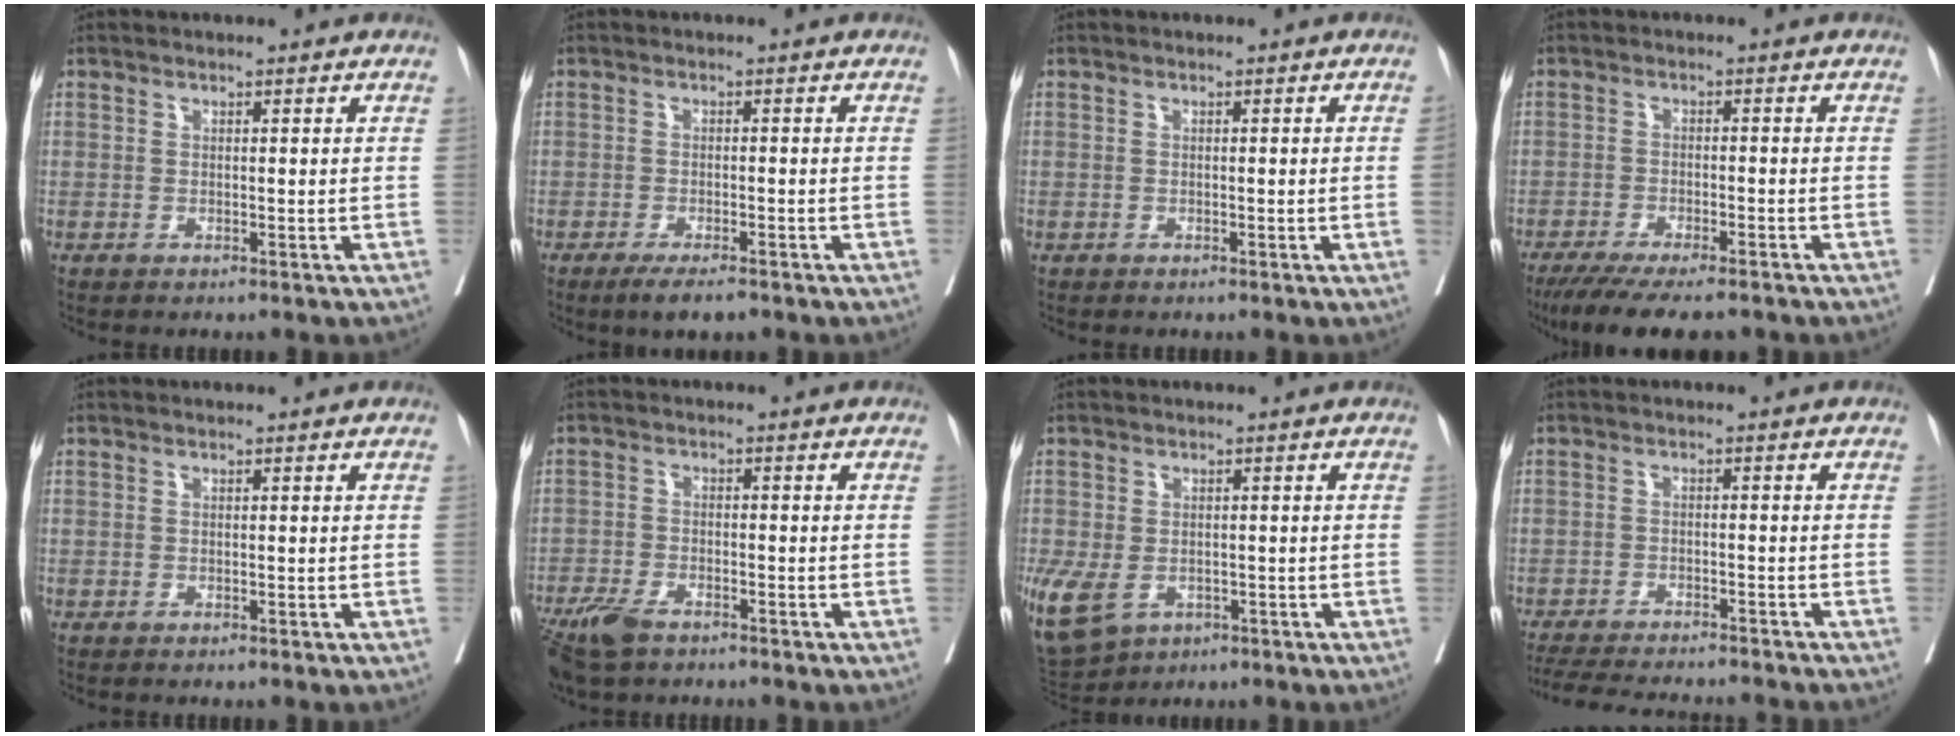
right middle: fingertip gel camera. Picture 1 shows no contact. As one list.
[{"total": 4.1, "force": [-3.0, 0.9, 2.7], "torque": [-0.040, -0.005, -0.047]}, {"total": 0.6, "force": [-0.1, -0.2, 0.6], "torque": [-0.004, 0.002, -0.002]}, {"total": 11.3, "force": [-9.4, 2.2, 5.9], "torque": [-0.083, -0.020, -0.141]}, {"total": 0.0}, {"total": 6.9, "force": [-5.1, 2.6, 3.9], "torque": [-0.073, -0.010, -0.093]}, {"total": 14.8, "force": [-5.9, 10.9, 8.1], "torque": [-0.225, -0.016, -0.080]}, {"total": 15.2, "force": [-13.9, 1.9, 5.8], "torque": [-0.111, -0.024, -0.192]}]